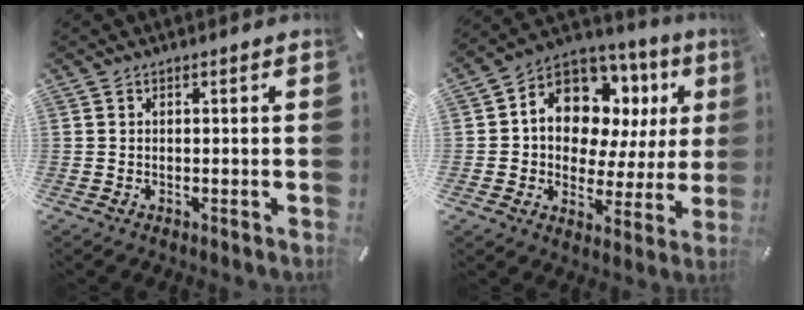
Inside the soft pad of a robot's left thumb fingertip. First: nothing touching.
{"total": 12.4, "force": [5.7, 9.5, 5.7], "torque": [-0.101, -0.048, 0.106]}